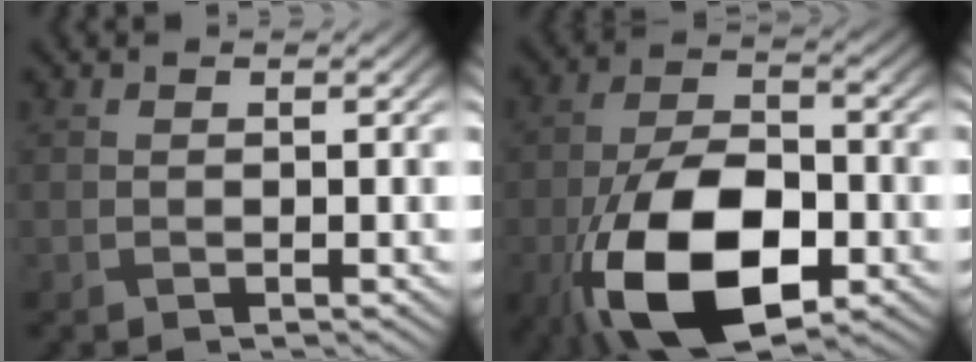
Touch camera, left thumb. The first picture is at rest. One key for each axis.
{"total": 15.3, "fx": -6.6, "fy": 7.7, "fz": 11.4, "tx": -0.231, "ty": -0.020, "tz": -0.132}